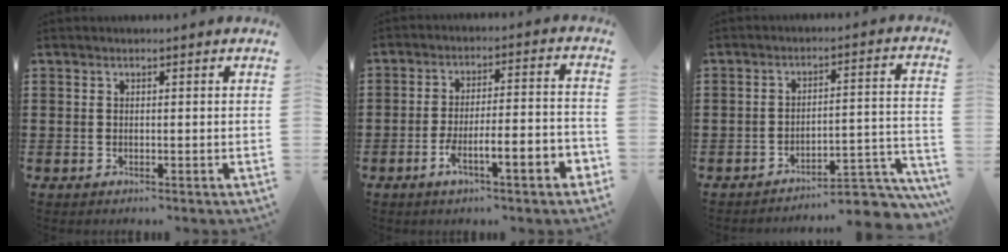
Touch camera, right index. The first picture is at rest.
{"total": 6.3, "force": [-3.9, 0.6, 4.9], "torque": [-0.089, -0.006, -0.076]}
{"total": 6.2, "force": [-5.6, 0.9, 2.5], "torque": [-0.036, 0.001, -0.106]}